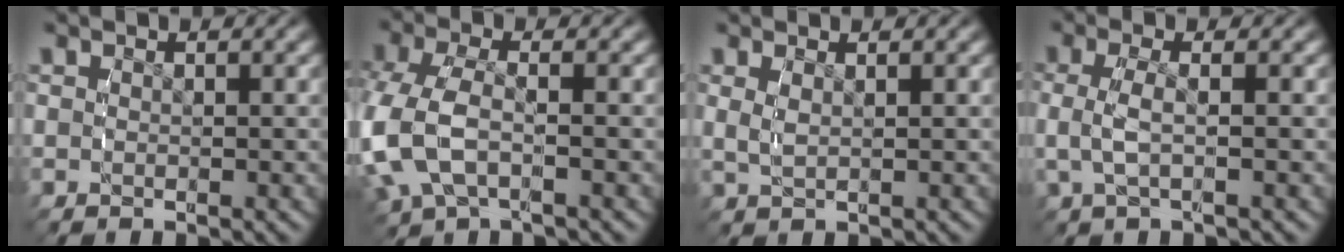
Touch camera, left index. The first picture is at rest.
{"total": 6.0, "force": [-1.3, 4.3, 4.0], "torque": [-0.139, -0.028, -0.009]}
{"total": 1.3, "force": [0.5, 0.7, 0.9], "torque": [-0.027, -0.005, 0.014]}
{"total": 2.5, "force": [-0.3, 1.0, 2.3], "torque": [-0.062, -0.001, -0.003]}